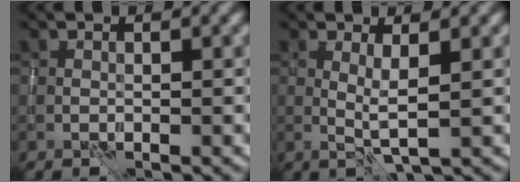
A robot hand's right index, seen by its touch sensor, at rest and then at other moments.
{"total": 2.1, "force": [0.5, 0.0, 2.0], "torque": [-0.040, -0.006, 0.009]}